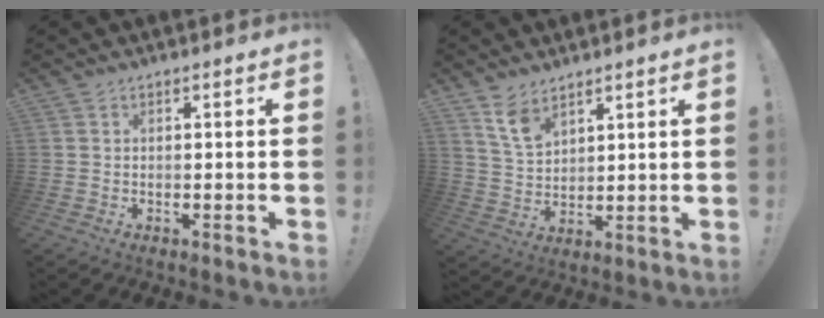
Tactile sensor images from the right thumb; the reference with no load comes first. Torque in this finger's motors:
{"motor_torque": [0.67, 0.14, 0.19, -0.28, 0.00]}